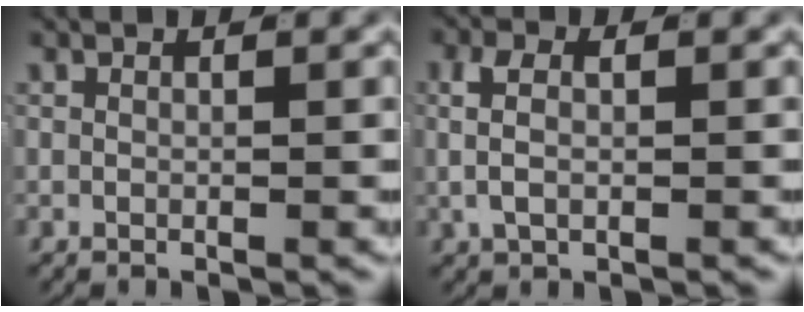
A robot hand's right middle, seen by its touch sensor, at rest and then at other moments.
{"total": 2.8, "force": [0.2, 1.6, 2.3], "torque": [-0.046, 0.000, 0.003]}